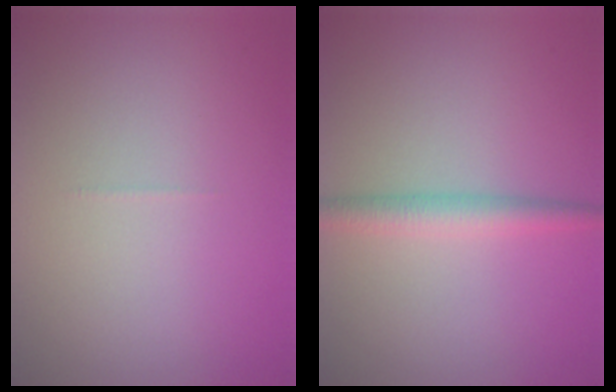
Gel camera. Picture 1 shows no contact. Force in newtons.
{"total": 2.5, "press": 2.5, "slide": 0.0}